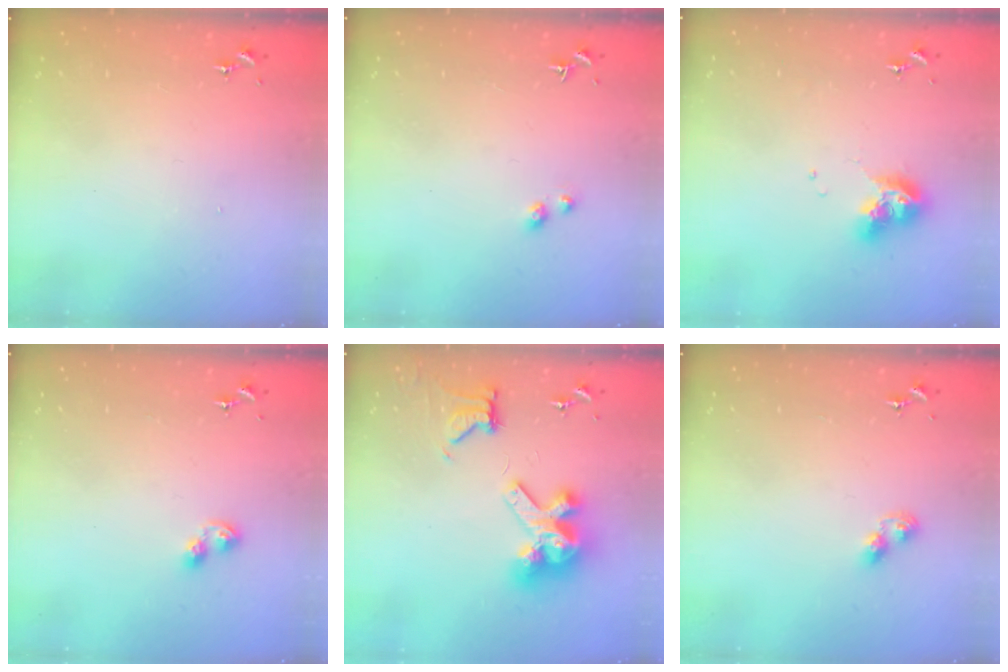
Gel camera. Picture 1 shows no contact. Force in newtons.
{"total": 2.9, "press": 2.9, "slide": 0.2}
{"total": 10.0, "press": 10.0, "slide": 1.2}
{"total": 4.8, "press": 4.8, "slide": 0.5}
{"total": 13.0, "press": 12.8, "slide": 1.8}
{"total": 3.0, "press": 2.9, "slide": 0.4}